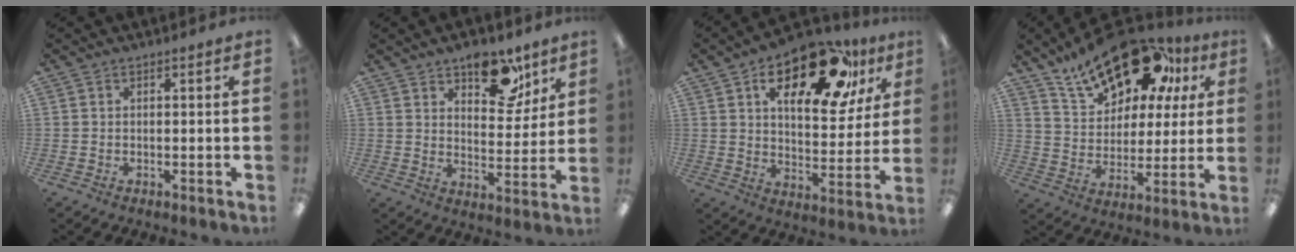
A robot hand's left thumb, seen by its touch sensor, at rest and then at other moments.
{"total": 12.9, "force": [8.5, 6.8, 6.9], "torque": [-0.070, -0.044, 0.144]}
{"total": 20.7, "force": [12.3, 9.4, 13.7], "torque": [-0.196, -0.056, 0.197]}
{"total": 21.9, "force": [15.2, 10.9, 11.5], "torque": [-0.195, -0.084, 0.264]}